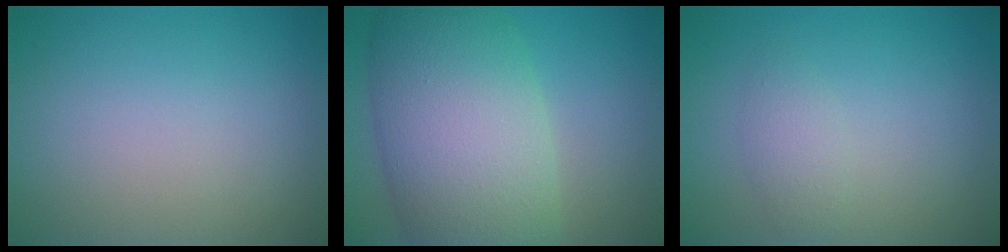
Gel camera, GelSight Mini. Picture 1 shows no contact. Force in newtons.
{"total": 11.7, "press": 11.7, "slide": 0.8}
{"total": 1.6, "press": 1.6, "slide": 0.1}